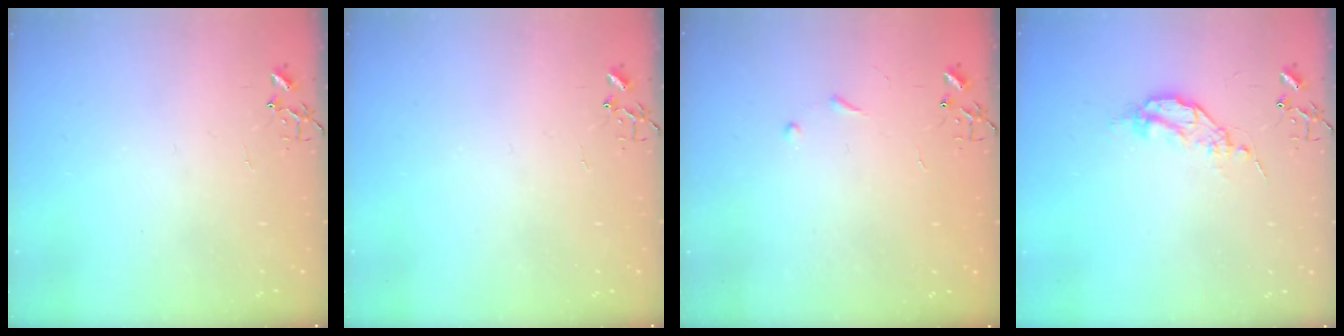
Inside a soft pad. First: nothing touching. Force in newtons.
{"total": 0.0}
{"total": 5.1, "press": 5.0, "slide": 0.6}
{"total": 6.6, "press": 6.5, "slide": 1.0}